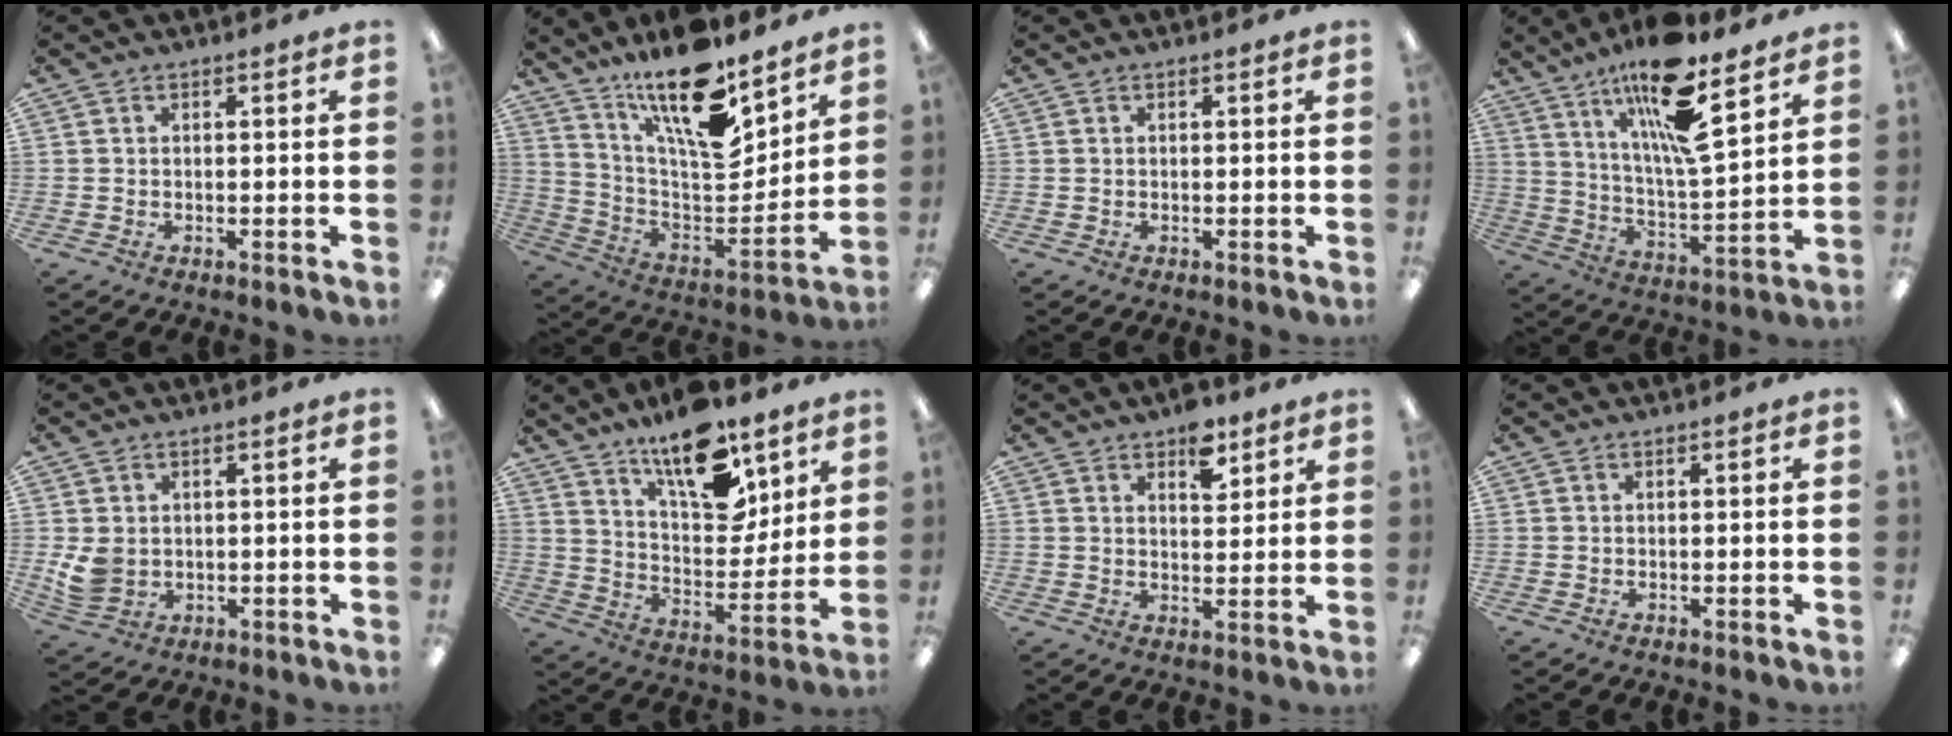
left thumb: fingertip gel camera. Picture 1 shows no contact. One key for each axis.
{"total": 20.9, "fx": 14.9, "fy": 6.8, "fz": 13.0, "tx": -0.229, "ty": -0.109, "tz": 0.253}
{"total": 0.0}
{"total": 18.9, "fx": 12.6, "fy": 4.3, "fz": 13.5, "tx": -0.235, "ty": -0.068, "tz": 0.204}
{"total": 5.2, "fx": 1.1, "fy": 4.2, "fz": 2.9, "tx": -0.060, "ty": -0.002, "tz": 0.023}
{"total": 17.3, "fx": 12.0, "fy": 7.6, "fz": 9.9, "tx": -0.152, "ty": -0.074, "tz": 0.207}
{"total": 8.3, "fx": 5.7, "fy": 3.8, "fz": 4.7, "tx": -0.050, "ty": -0.034, "tz": 0.093}
{"total": 0.0}